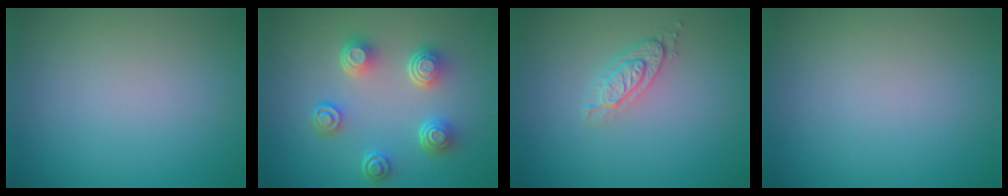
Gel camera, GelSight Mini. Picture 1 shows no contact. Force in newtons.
{"total": 5.0, "press": 3.5, "slide": 3.5}
{"total": 2.1, "press": 1.9, "slide": 0.9}
{"total": 0.0}